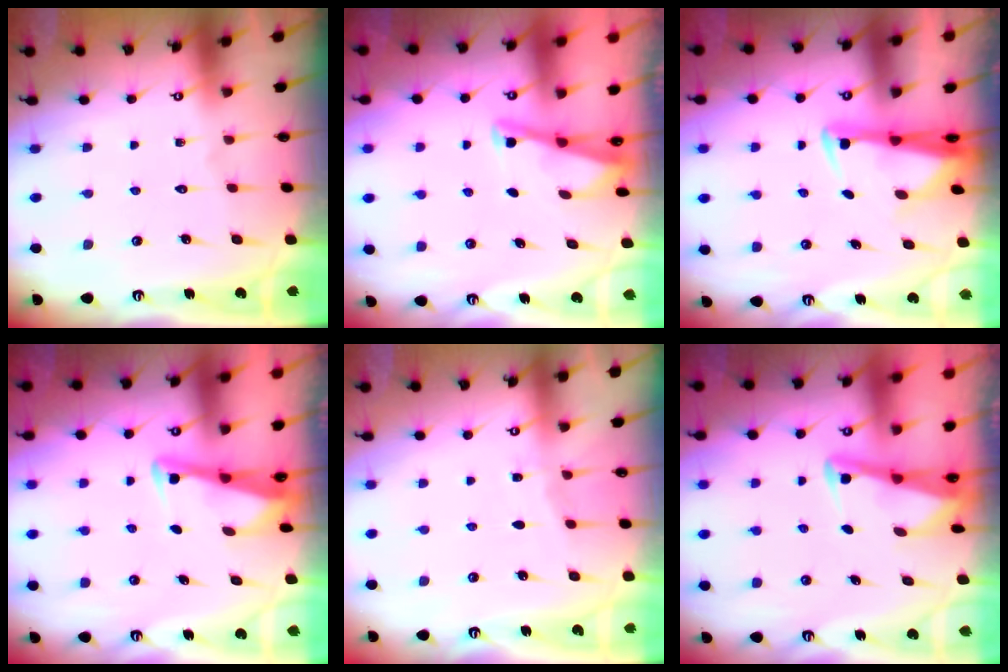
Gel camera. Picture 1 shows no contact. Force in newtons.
{"total": 2.8, "press": 2.8, "slide": 0.2}
{"total": 3.1, "press": 2.9, "slide": 1.0}
{"total": 3.0, "press": 3.0, "slide": 0.3}
{"total": 3.3, "press": 3.3, "slide": 0.5}
{"total": 3.0, "press": 3.0, "slide": 0.4}